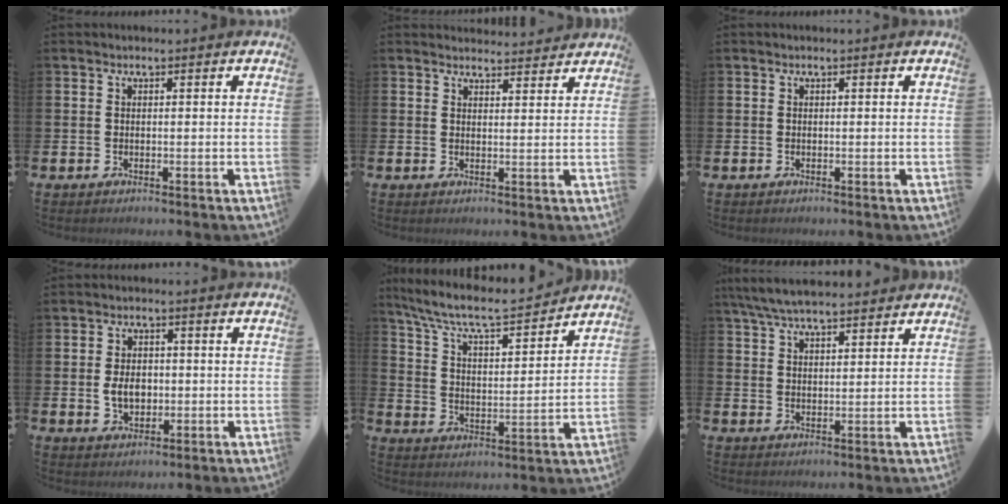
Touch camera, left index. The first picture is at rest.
{"total": 2.9, "force": [2.9, 0.4, -0.1], "torque": [0.010, -0.020, 0.050]}
{"total": 0.0}
{"total": 3.9, "force": [-0.2, 2.8, 2.8], "torque": [-0.036, 0.001, -0.010]}
{"total": 8.2, "force": [7.6, 1.3, 3.0], "torque": [-0.091, -0.053, 0.128]}
{"total": 5.8, "force": [5.5, 1.0, 1.8], "torque": [-0.057, -0.014, 0.103]}